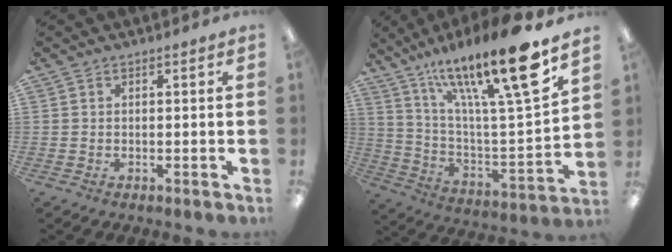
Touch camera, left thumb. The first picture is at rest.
{"total": 22.1, "force": [16.0, 3.4, 14.8], "torque": [-0.244, -0.103, 0.254]}